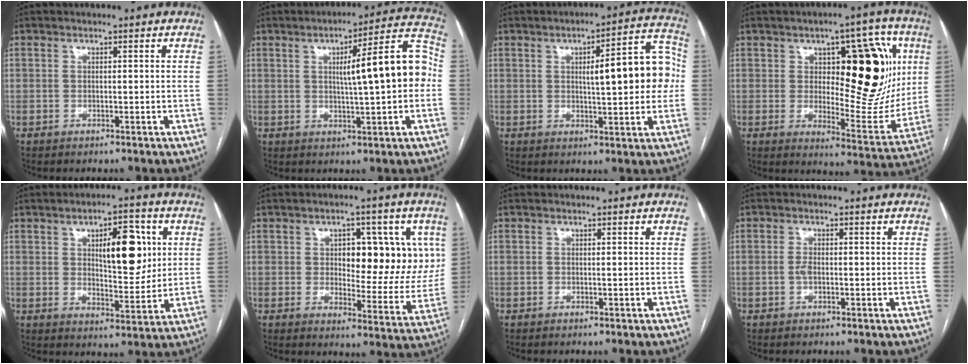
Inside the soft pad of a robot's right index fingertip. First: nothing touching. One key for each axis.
{"total": 13.0, "fx": 0.8, "fy": 1.6, "fz": 12.9, "tx": -0.170, "ty": 0.036, "tz": 0.010}
{"total": 12.7, "fx": 1.1, "fy": 3.0, "fz": 12.3, "tx": -0.154, "ty": 0.034, "tz": 0.016}
{"total": 19.5, "fx": 4.6, "fy": 7.7, "fz": 17.3, "tx": -0.215, "ty": 0.018, "tz": 0.073}
{"total": 10.7, "fx": 3.1, "fy": 3.8, "fz": 9.5, "tx": -0.139, "ty": 0.006, "tz": 0.052}
{"total": 13.0, "fx": 3.1, "fy": 6.2, "fz": 11.0, "tx": -0.126, "ty": 0.012, "tz": 0.047}
{"total": 0.0}
{"total": 1.3, "fx": -0.3, "fy": 0.6, "fz": 1.1, "tx": -0.024, "ty": 0.002, "tz": -0.006}